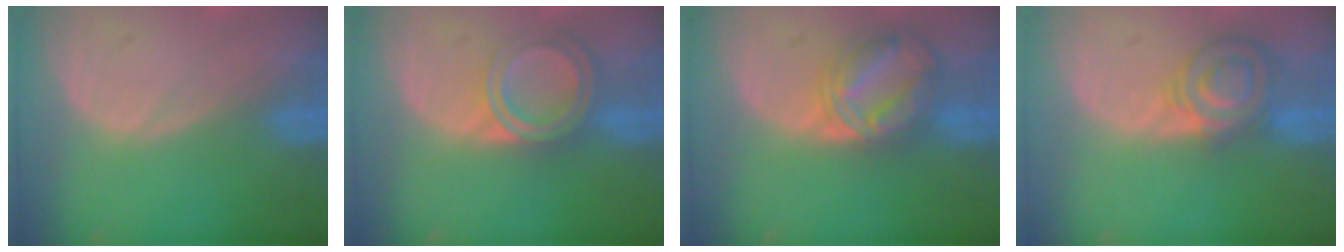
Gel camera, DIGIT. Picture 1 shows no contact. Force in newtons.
{"total": 6.4, "press": 5.4, "slide": 3.3}
{"total": 7.6, "press": 7.6, "slide": 0.6}
{"total": 6.8, "press": 6.5, "slide": 2.2}